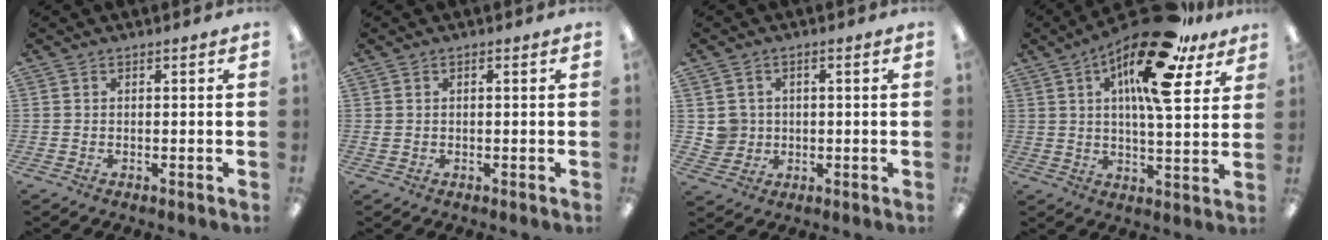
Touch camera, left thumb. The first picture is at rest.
{"total": 0.5, "force": [0.0, 0.5, 0.2], "torque": [-0.005, 0.003, 0.000]}
{"total": 4.0, "force": [0.5, 3.9, 0.1], "torque": [-0.004, 0.005, 0.010]}
{"total": 20.2, "force": [10.7, 6.6, 15.8], "torque": [-0.251, -0.043, 0.168]}